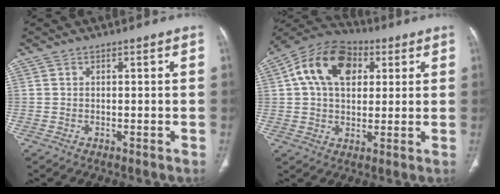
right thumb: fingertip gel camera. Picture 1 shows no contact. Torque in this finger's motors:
{"motor_torque": [-0.69, 0.91, 0.43, -0.29, 0.16]}